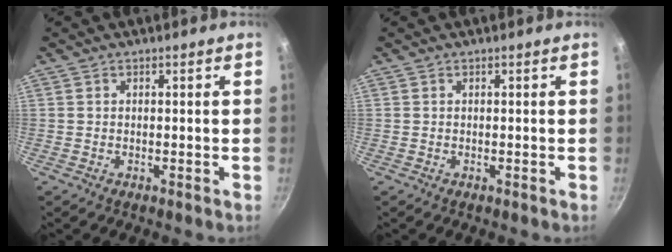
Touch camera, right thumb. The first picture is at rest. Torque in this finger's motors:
{"motor_torque": [-0.16, 0.16, -0.07, -0.04, 0.00]}